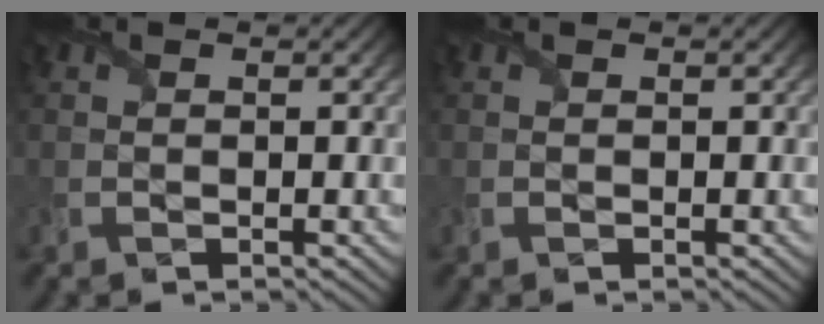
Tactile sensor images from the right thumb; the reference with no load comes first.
{"total": 0.0}